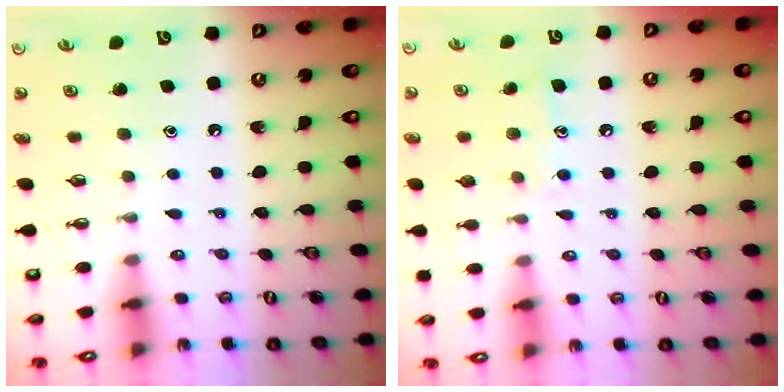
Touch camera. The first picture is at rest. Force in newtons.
{"total": 8.6, "press": 8.6, "slide": 0.5}